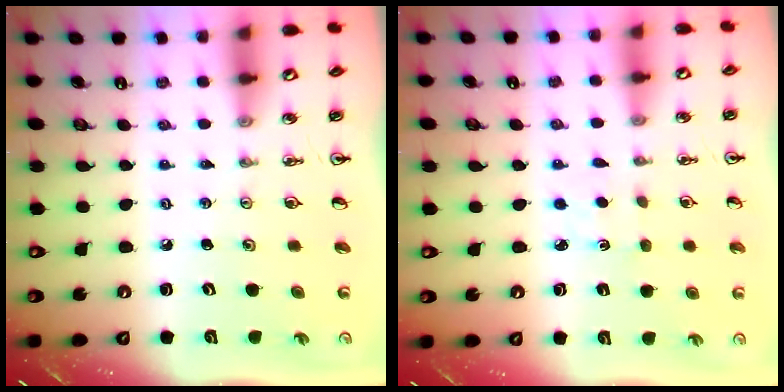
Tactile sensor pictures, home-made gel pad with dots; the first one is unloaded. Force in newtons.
{"total": 1.3, "press": 1.3, "slide": 0.3}